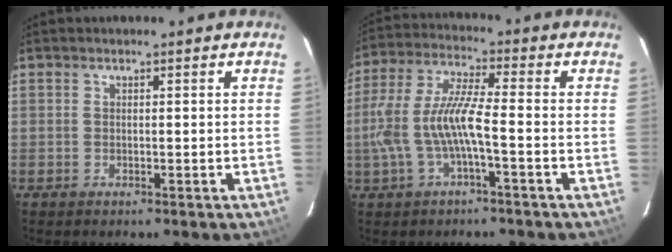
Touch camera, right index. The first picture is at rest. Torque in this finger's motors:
{"motor_torque": [0.65, -0.35, 0.73, 0.21]}